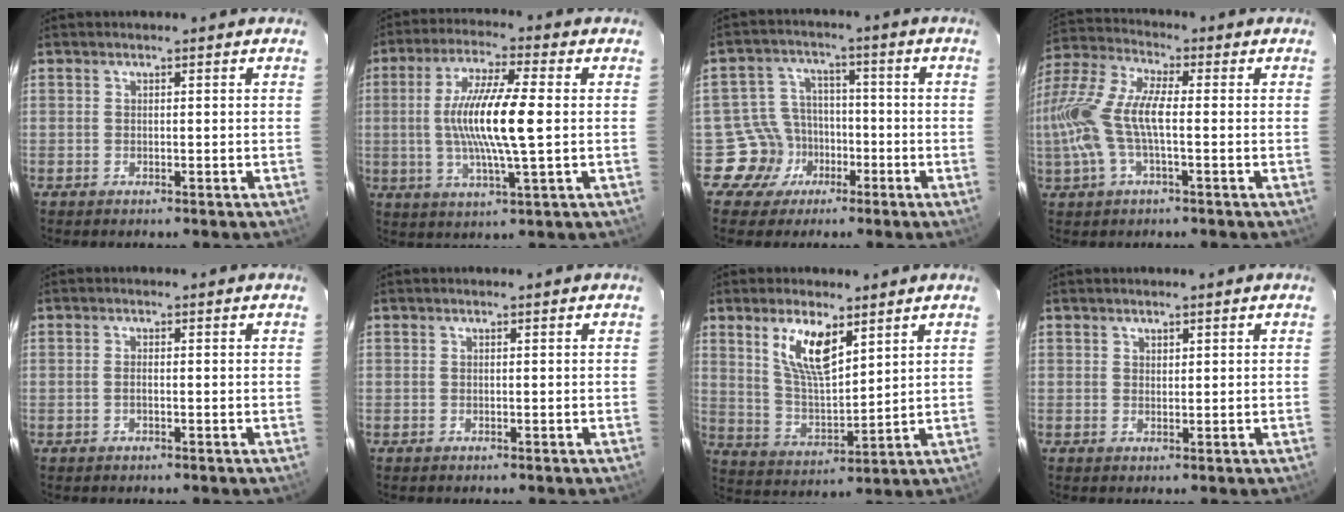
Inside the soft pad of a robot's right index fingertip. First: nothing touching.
{"total": 13.5, "force": [0.1, 1.5, 13.4], "torque": [-0.253, -0.001, 0.000]}
{"total": 8.4, "force": [-4.2, 7.2, 0.3], "torque": [-0.026, 0.028, -0.065]}
{"total": 16.4, "force": [-1.8, 6.3, 15.0], "torque": [-0.308, 0.005, -0.042]}
{"total": 0.9, "force": [-0.3, 0.4, 0.8], "torque": [-0.018, 0.002, -0.006]}
{"total": 0.0}
{"total": 10.4, "force": [5.7, 3.7, 7.8], "torque": [-0.144, 0.000, 0.119]}
{"total": 1.1, "force": [0.8, 0.7, 0.2], "torque": [-0.001, 0.002, 0.014]}